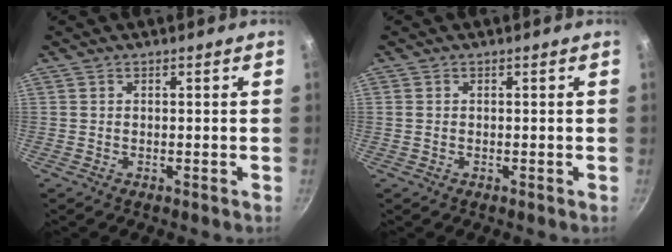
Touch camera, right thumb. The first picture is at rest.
{"total": 0.6, "force": [0.1, 0.5, 0.3], "torque": [-0.007, 0.001, 0.001]}